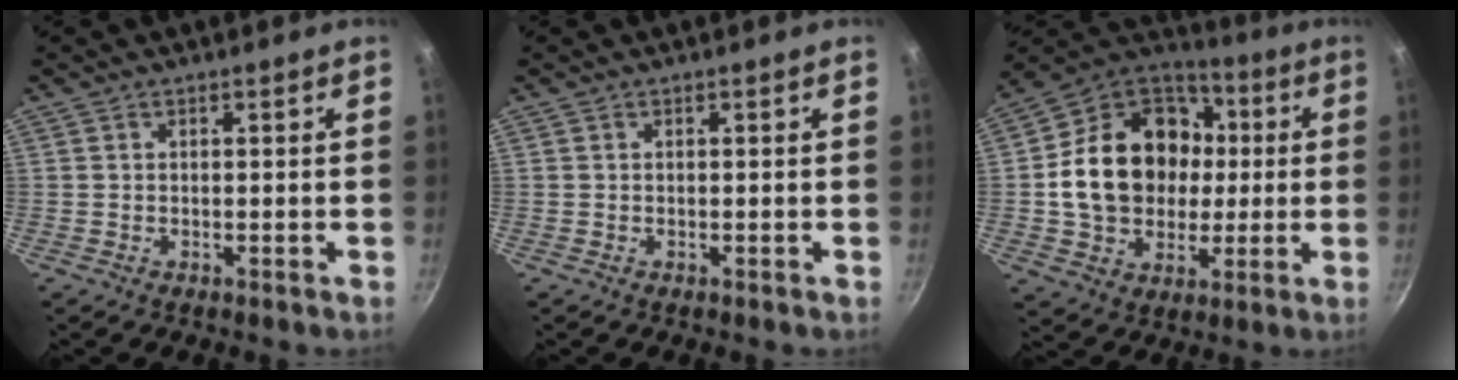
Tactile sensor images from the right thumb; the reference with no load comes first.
{"total": 0.0}
{"total": 22.7, "force": [1.0, 18.1, 13.7], "torque": [-0.219, 0.038, 0.021]}